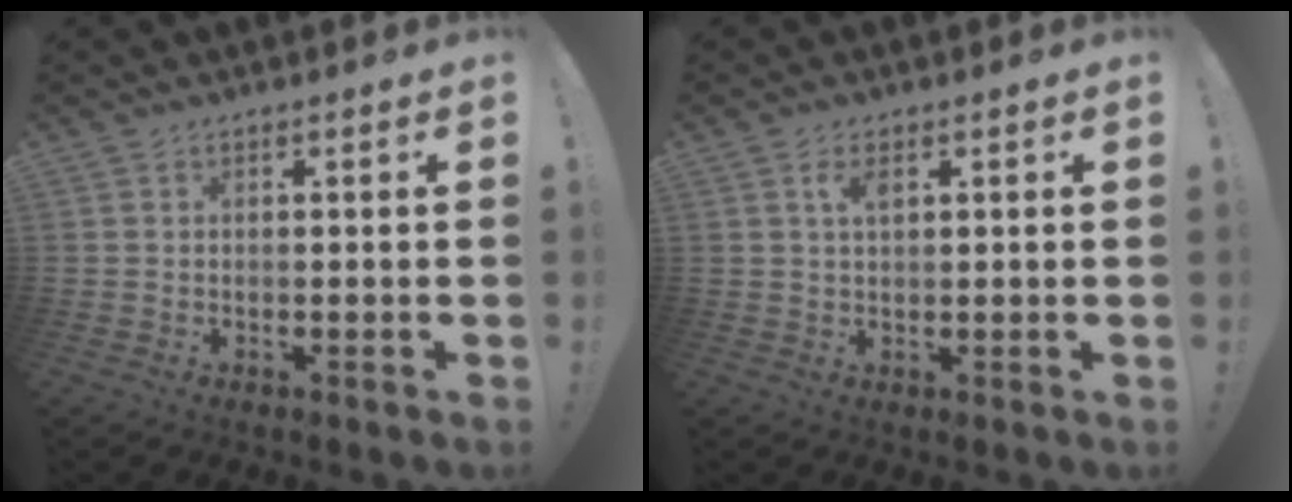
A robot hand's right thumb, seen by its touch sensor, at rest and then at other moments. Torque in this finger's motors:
{"motor_torque": [0.67, 0.24, 0.42, -0.10, 0.00]}